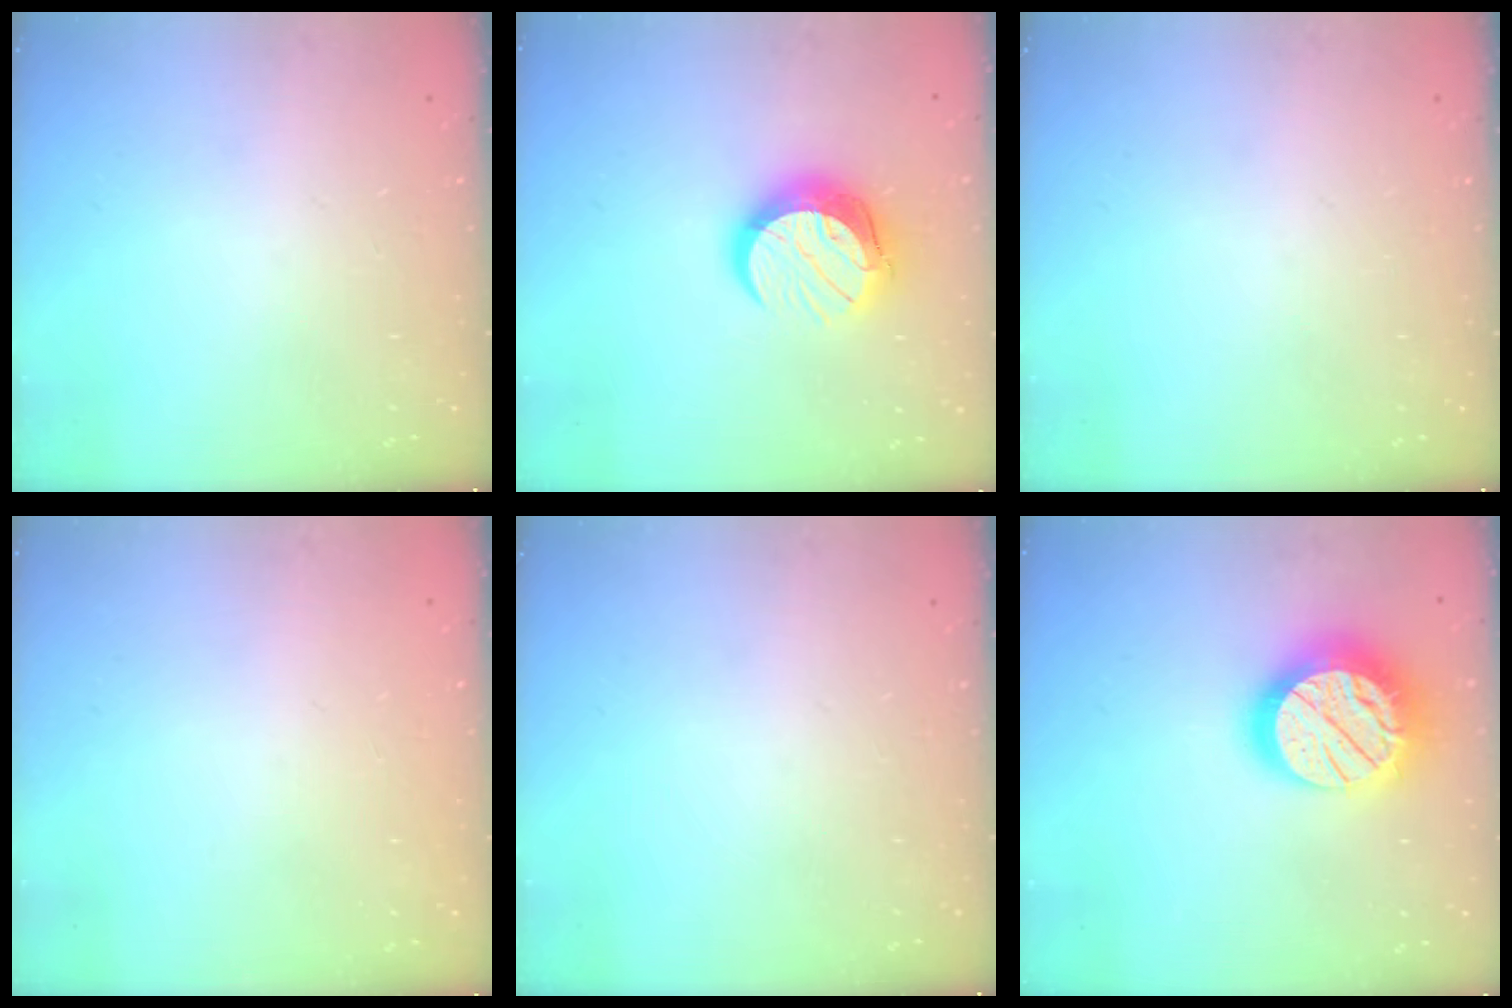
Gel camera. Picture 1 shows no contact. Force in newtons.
{"total": 12.5, "press": 12.5, "slide": 1.2}
{"total": 0.0}
{"total": 0.6, "press": 0.5, "slide": 0.1}
{"total": 0.0}
{"total": 21.9, "press": 21.8, "slide": 1.5}